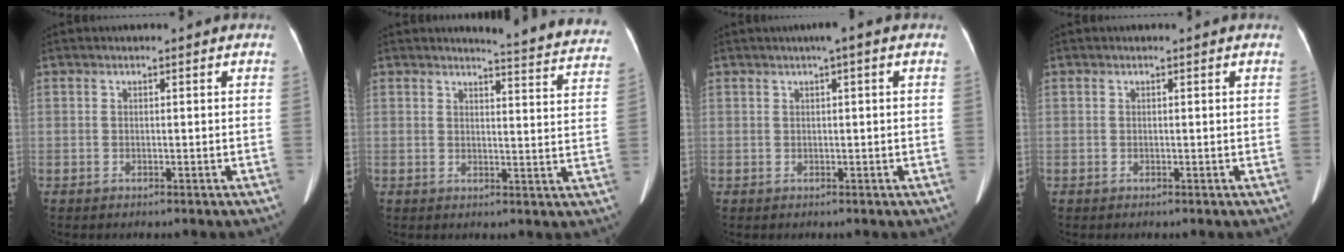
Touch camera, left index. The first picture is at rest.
{"total": 13.8, "force": [13.6, 0.4, 2.6], "torque": [-0.016, -0.083, 0.125]}
{"total": 2.1, "force": [1.1, -0.2, 1.8], "torque": [-0.033, 0.009, 0.016]}
{"total": 0.7, "force": [0.6, 0.1, 0.1], "torque": [-0.010, 0.005, 0.005]}